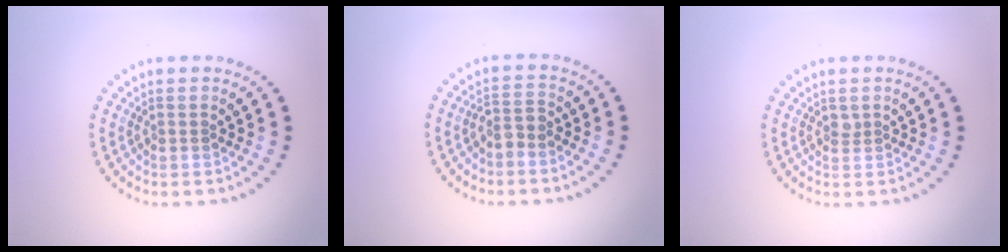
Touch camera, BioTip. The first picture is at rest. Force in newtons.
{"total": 1.7, "press": 1.2, "slide": 1.1}
{"total": 0.8, "press": 0.5, "slide": 0.6}